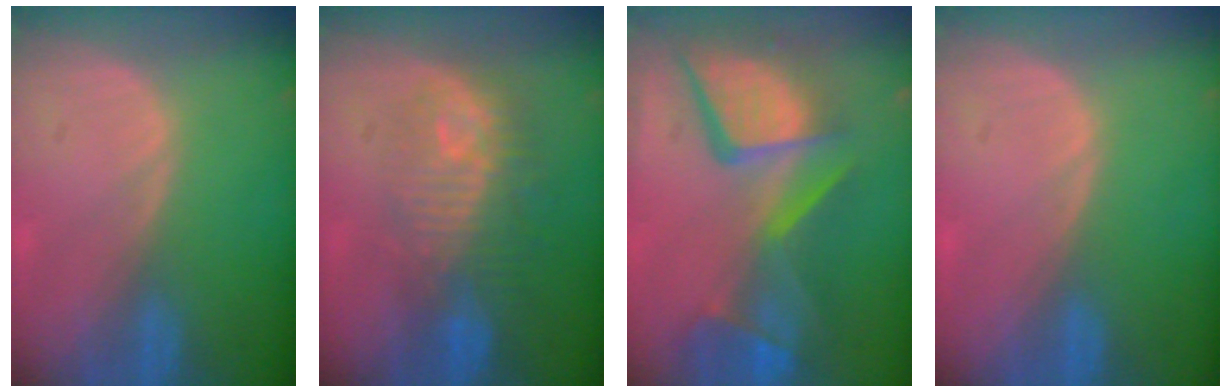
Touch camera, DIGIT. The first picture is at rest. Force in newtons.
{"total": 9.7, "press": 8.9, "slide": 3.9}
{"total": 13.6, "press": 11.1, "slide": 7.9}
{"total": 0.0}